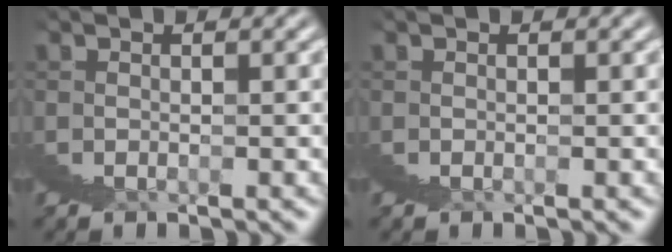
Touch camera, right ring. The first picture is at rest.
{"total": 0.0}